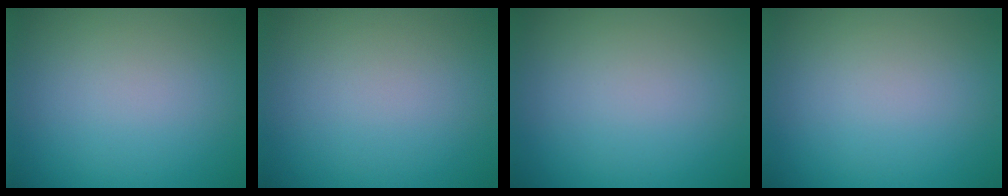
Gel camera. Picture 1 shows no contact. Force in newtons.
{"total": 0.0}
{"total": 0.0}
{"total": 0.0}